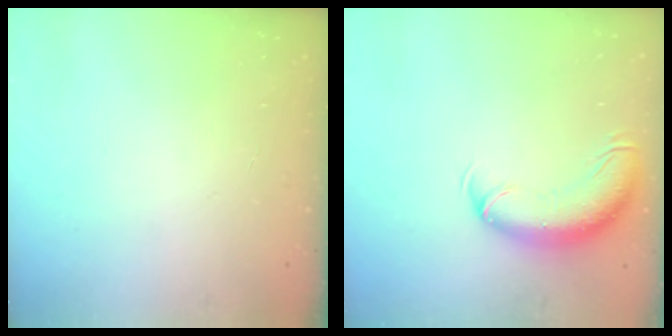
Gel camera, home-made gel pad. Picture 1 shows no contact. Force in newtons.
{"total": 11.9, "press": 11.6, "slide": 2.7}